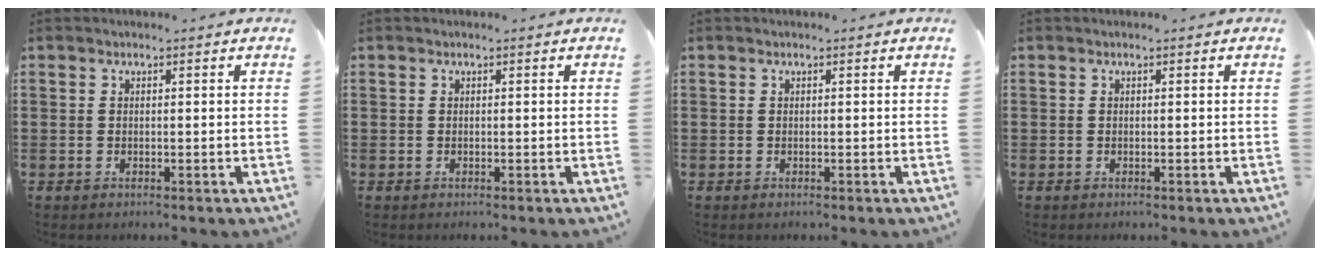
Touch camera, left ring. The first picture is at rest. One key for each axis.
{"total": 0.0}
{"total": 0.0}
{"total": 0.0}